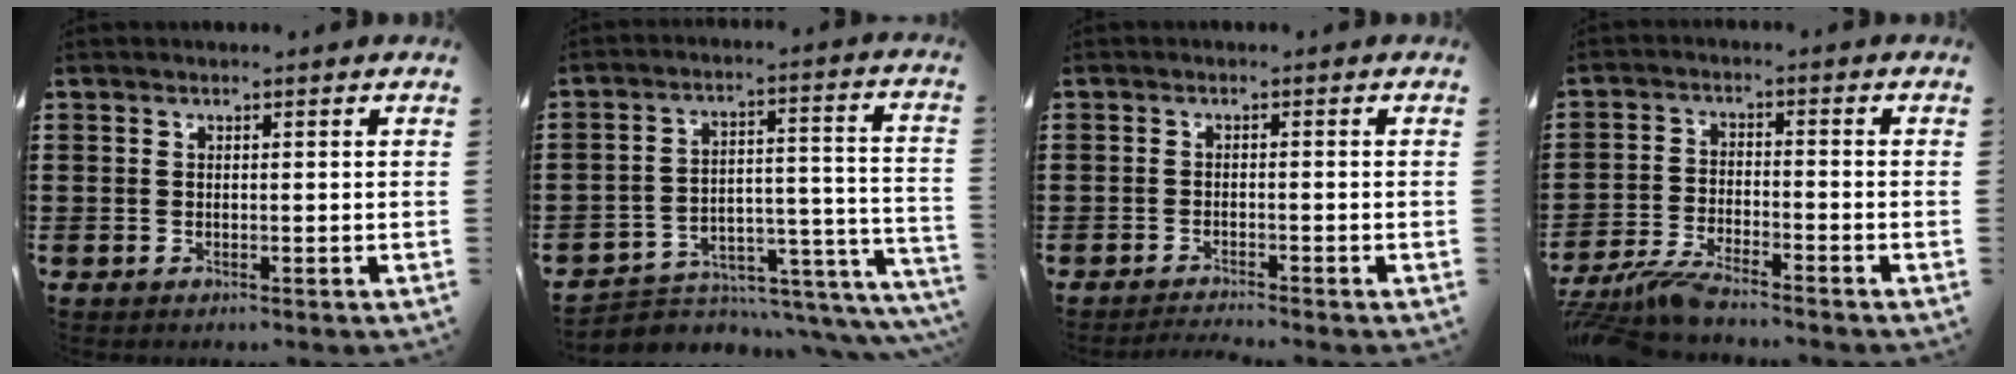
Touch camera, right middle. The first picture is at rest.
{"total": 4.2, "force": [-3.5, 1.9, 1.1], "torque": [-0.025, -0.006, -0.068]}
{"total": 1.4, "force": [-1.3, -0.2, 0.4], "torque": [-0.009, -0.001, -0.025]}
{"total": 5.3, "force": [-4.9, 0.1, 2.1], "torque": [-0.063, -0.017, -0.099]}